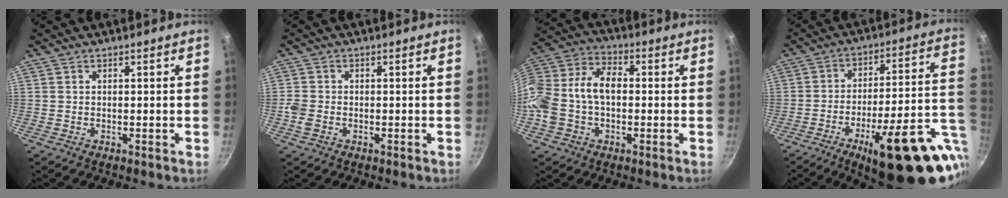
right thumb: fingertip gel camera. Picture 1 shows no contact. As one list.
[{"total": 2.6, "force": [-0.9, 1.9, 1.5], "torque": [-0.035, 0.005, -0.021]}, {"total": 15.8, "force": [-0.9, 10.8, 11.5], "torque": [-0.214, 0.047, -0.031]}, {"total": 25.7, "force": [-9.0, 8.0, 22.7], "torque": [-0.269, 0.019, -0.116]}]